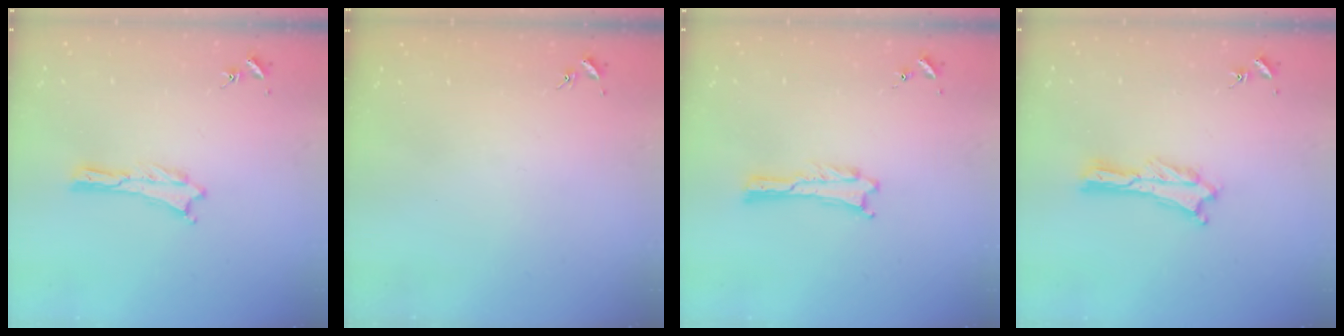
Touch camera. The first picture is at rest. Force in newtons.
{"total": 0.0}
{"total": 0.0}
{"total": 0.9, "press": 0.9, "slide": 0.2}